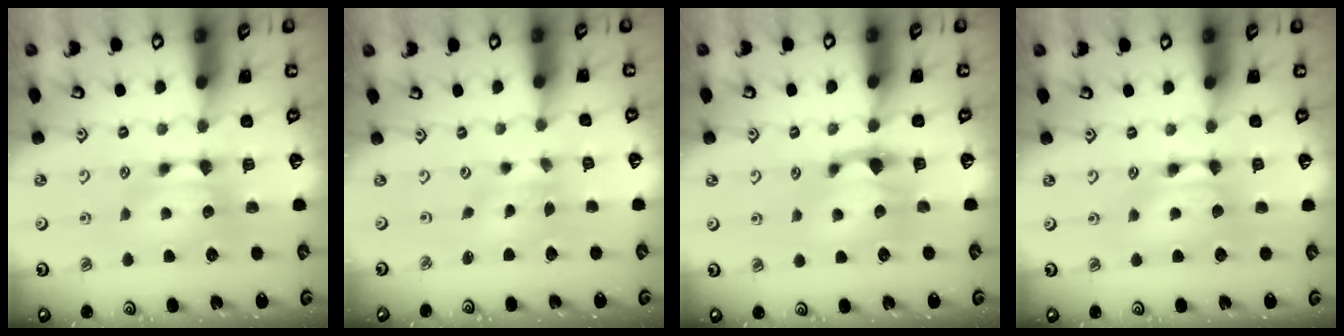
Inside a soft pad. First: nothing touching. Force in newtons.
{"total": 1.5, "press": 1.0, "slide": 1.1}
{"total": 2.7, "press": 2.6, "slide": 0.8}
{"total": 1.4, "press": 1.4, "slide": 0.1}